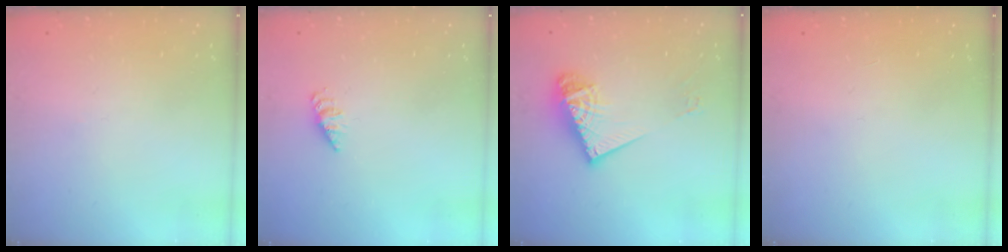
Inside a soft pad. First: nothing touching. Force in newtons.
{"total": 2.6, "press": 2.6, "slide": 0.4}
{"total": 12.6, "press": 12.5, "slide": 1.5}
{"total": 0.0}